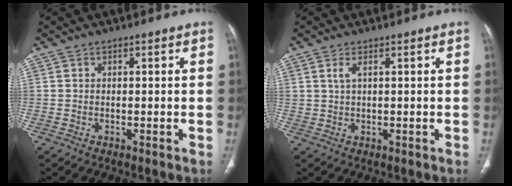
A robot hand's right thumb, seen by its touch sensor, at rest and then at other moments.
{"total": 1.8, "force": [0.8, 0.6, 1.4], "torque": [-0.036, 0.001, 0.023]}